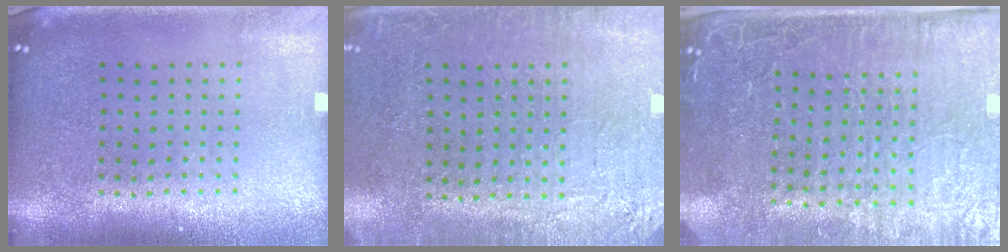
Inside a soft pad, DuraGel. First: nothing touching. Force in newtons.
{"total": 2.8, "press": 2.6, "slide": 1.1}
{"total": 4.5, "press": 3.9, "slide": 2.2}